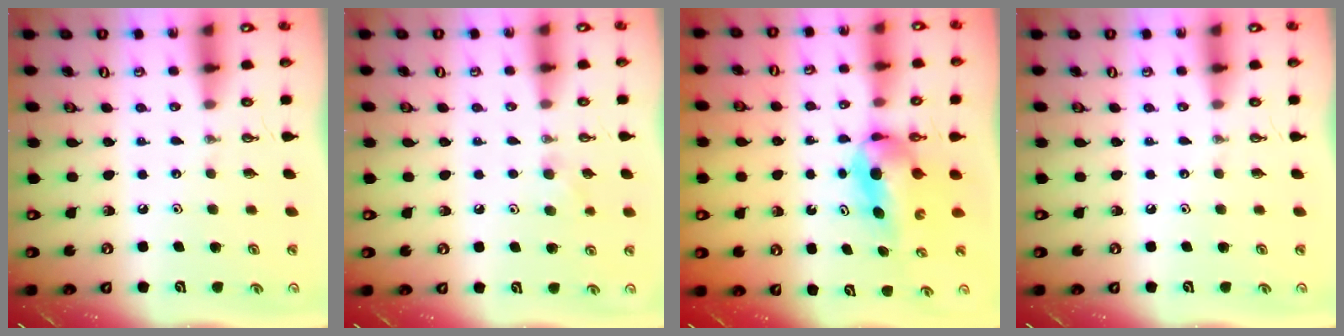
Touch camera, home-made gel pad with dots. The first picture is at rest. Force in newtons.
{"total": 7.1, "press": 6.1, "slide": 3.5}
{"total": 7.1, "press": 5.4, "slide": 4.6}
{"total": 0.0}